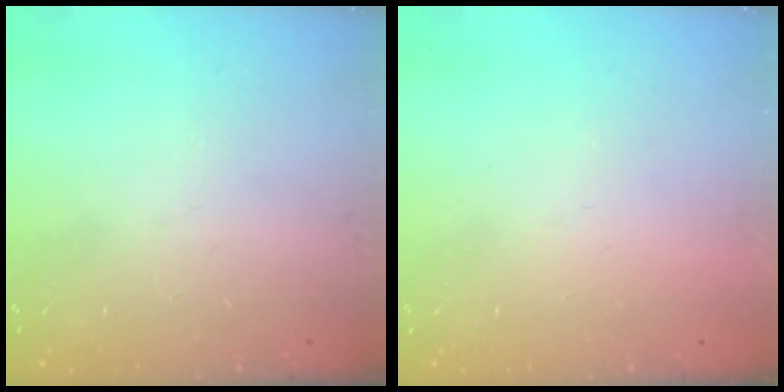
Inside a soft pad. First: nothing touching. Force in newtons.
{"total": 1.5, "press": 1.5, "slide": 0.1}